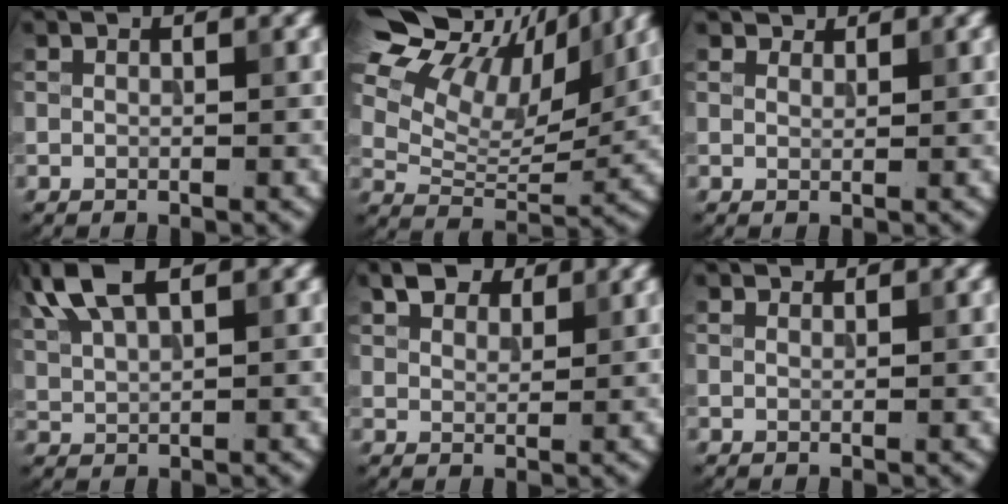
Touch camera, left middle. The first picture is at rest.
{"total": 13.3, "force": [9.7, 5.4, 7.3], "torque": [-0.156, 0.034, 0.147]}
{"total": 1.7, "force": [1.6, 0.6, 0.2], "torque": [-0.010, -0.002, 0.022]}
{"total": 6.1, "force": [3.6, 2.3, 4.3], "torque": [-0.100, 0.019, 0.070]}
{"total": 2.9, "force": [2.1, 1.6, 1.2], "torque": [-0.025, 0.007, 0.039]}
{"total": 0.9, "force": [0.9, 0.2, 0.1], "torque": [-0.002, -0.004, 0.011]}